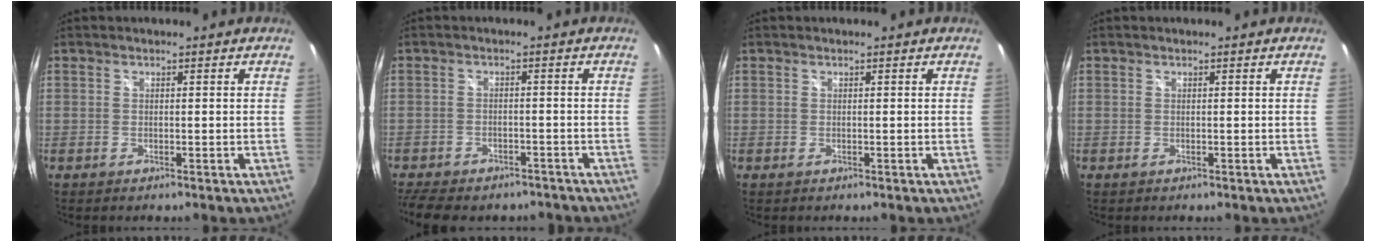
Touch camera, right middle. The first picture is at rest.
{"total": 12.8, "force": [-10.3, 5.2, 5.4], "torque": [-0.126, -0.021, -0.148]}
{"total": 0.0}
{"total": 0.0}